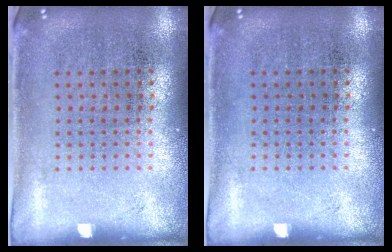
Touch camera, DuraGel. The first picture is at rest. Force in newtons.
{"total": 0.0}